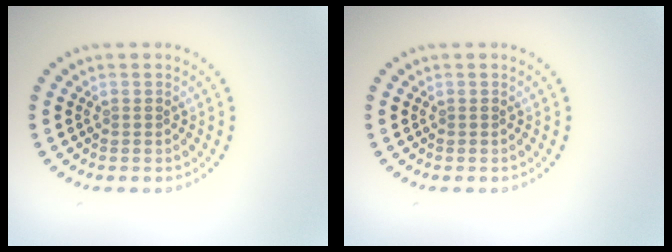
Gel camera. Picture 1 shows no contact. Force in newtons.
{"total": 0.0}